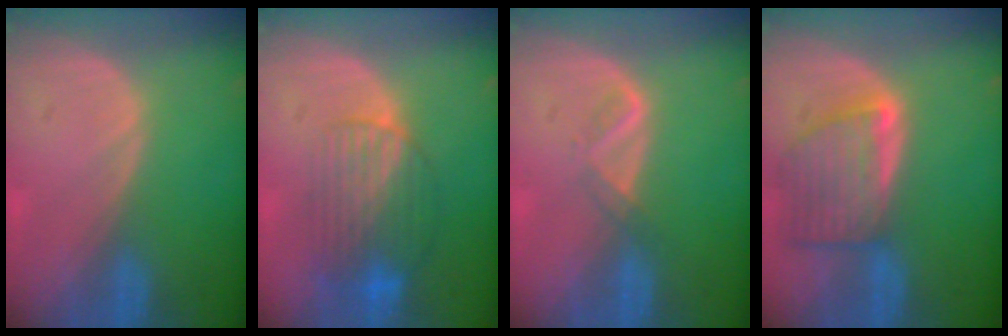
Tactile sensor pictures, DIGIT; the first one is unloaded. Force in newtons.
{"total": 8.5, "press": 7.3, "slide": 4.3}
{"total": 2.1, "press": 2.0, "slide": 0.6}
{"total": 8.1, "press": 7.3, "slide": 3.5}